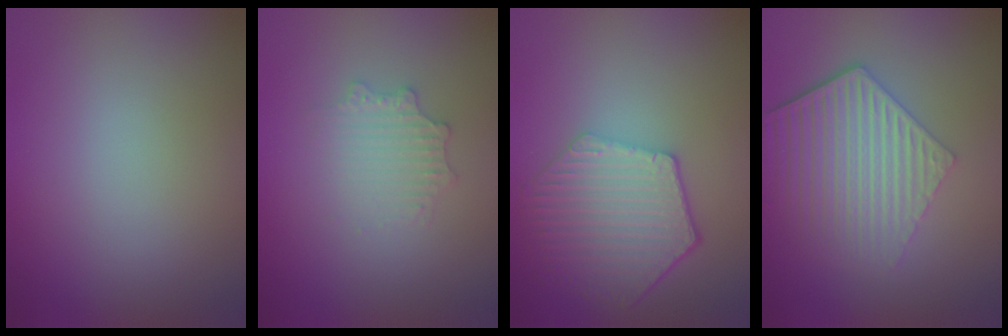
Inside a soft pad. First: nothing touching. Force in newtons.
{"total": 2.2, "press": 2.2, "slide": 0.4}
{"total": 5.7, "press": 4.7, "slide": 3.3}
{"total": 5.8, "press": 4.4, "slide": 3.8}